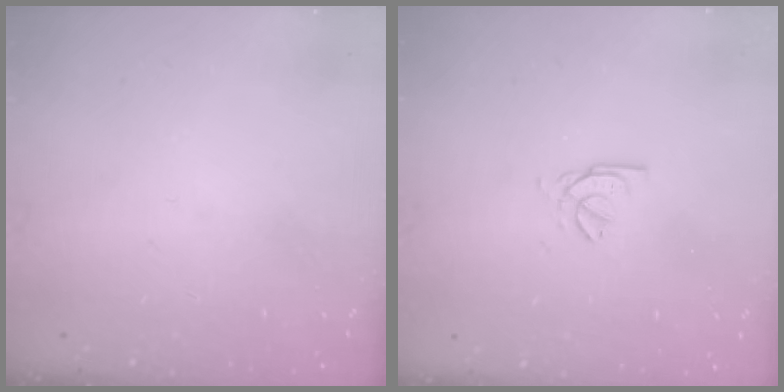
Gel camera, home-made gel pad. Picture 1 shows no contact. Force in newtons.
{"total": 2.7, "press": 2.7, "slide": 0.4}